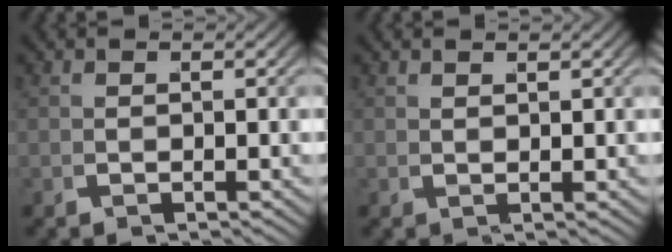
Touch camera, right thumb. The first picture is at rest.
{"total": 0.9, "force": [0.9, -0.1, 0.1], "torque": [0.003, 0.000, 0.022]}